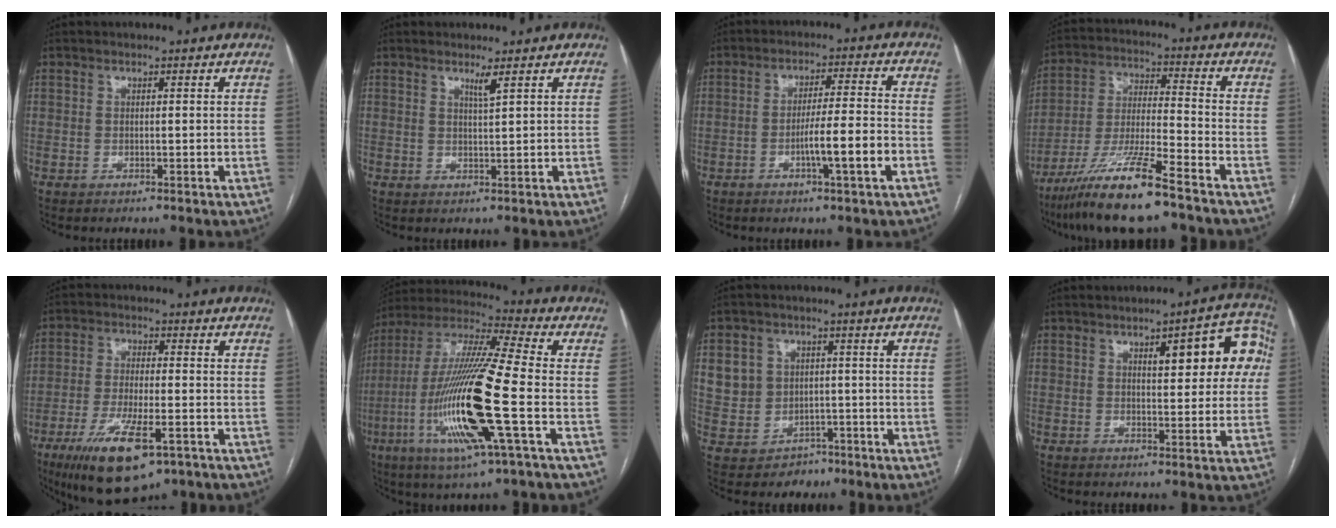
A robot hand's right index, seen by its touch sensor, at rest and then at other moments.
{"total": 1.7, "force": [1.2, -0.5, 1.0], "torque": [-0.022, -0.013, 0.024]}
{"total": 7.5, "force": [-2.8, -0.3, 6.9], "torque": [-0.112, 0.004, -0.045]}
{"total": 14.1, "force": [-10.0, 0.5, 9.9], "torque": [-0.199, -0.028, -0.183]}
{"total": 13.0, "force": [-7.0, 3.7, 10.3], "torque": [-0.192, -0.023, -0.107]}
{"total": 20.2, "force": [-5.5, 0.9, 19.4], "torque": [-0.414, -0.021, -0.108]}
{"total": 8.9, "force": [-0.9, 8.7, 1.6], "torque": [-0.048, 0.024, 0.011]}
{"total": 11.4, "force": [3.3, 3.5, 10.4], "torque": [-0.115, 0.028, 0.036]}